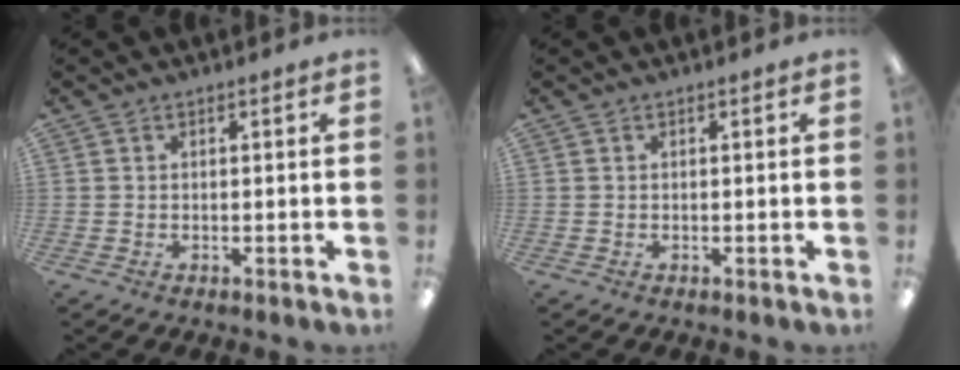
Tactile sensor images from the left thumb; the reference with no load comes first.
{"total": 0.0}